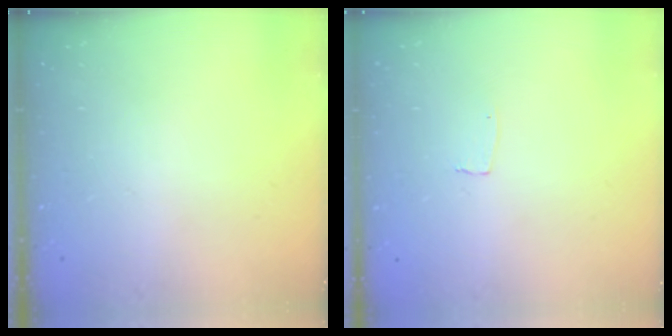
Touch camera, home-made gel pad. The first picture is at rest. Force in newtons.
{"total": 3.0, "press": 3.0, "slide": 0.2}